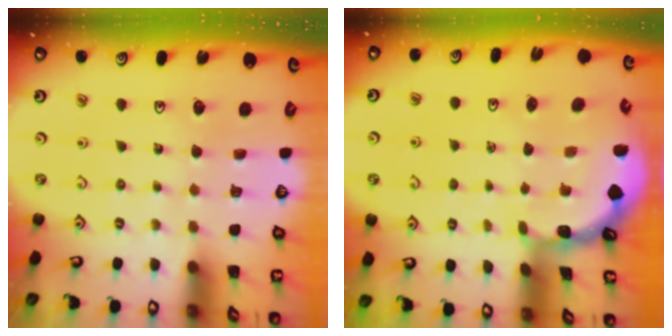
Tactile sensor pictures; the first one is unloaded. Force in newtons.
{"total": 1.5, "press": 1.5, "slide": 0.1}